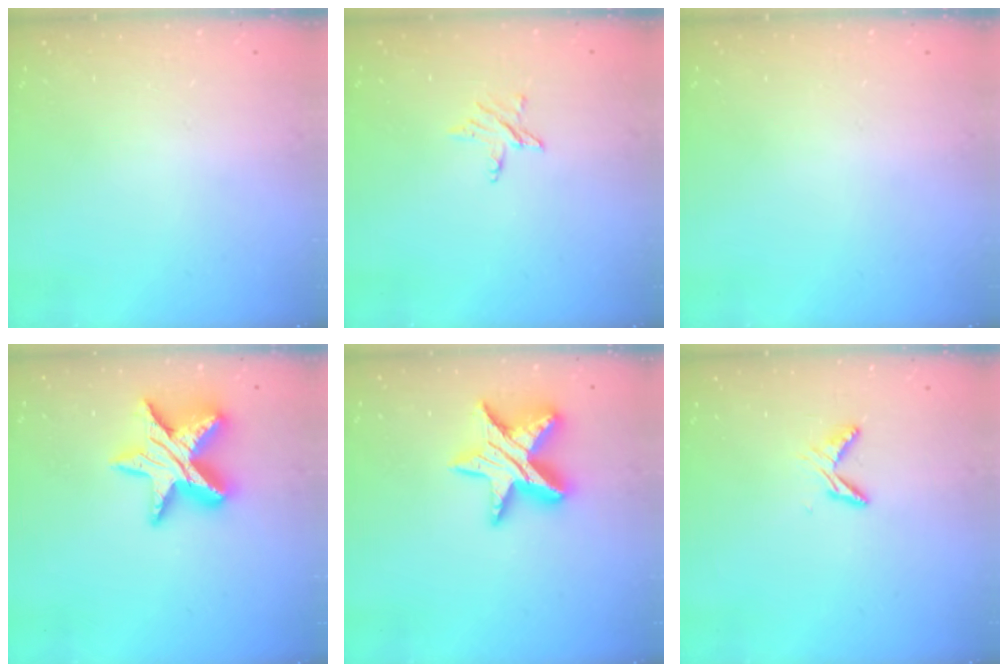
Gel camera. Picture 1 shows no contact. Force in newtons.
{"total": 3.7, "press": 3.7, "slide": 0.3}
{"total": 0.0}
{"total": 15.6, "press": 15.6, "slide": 0.9}
{"total": 14.6, "press": 14.5, "slide": 1.2}
{"total": 6.1, "press": 6.1, "slide": 0.6}